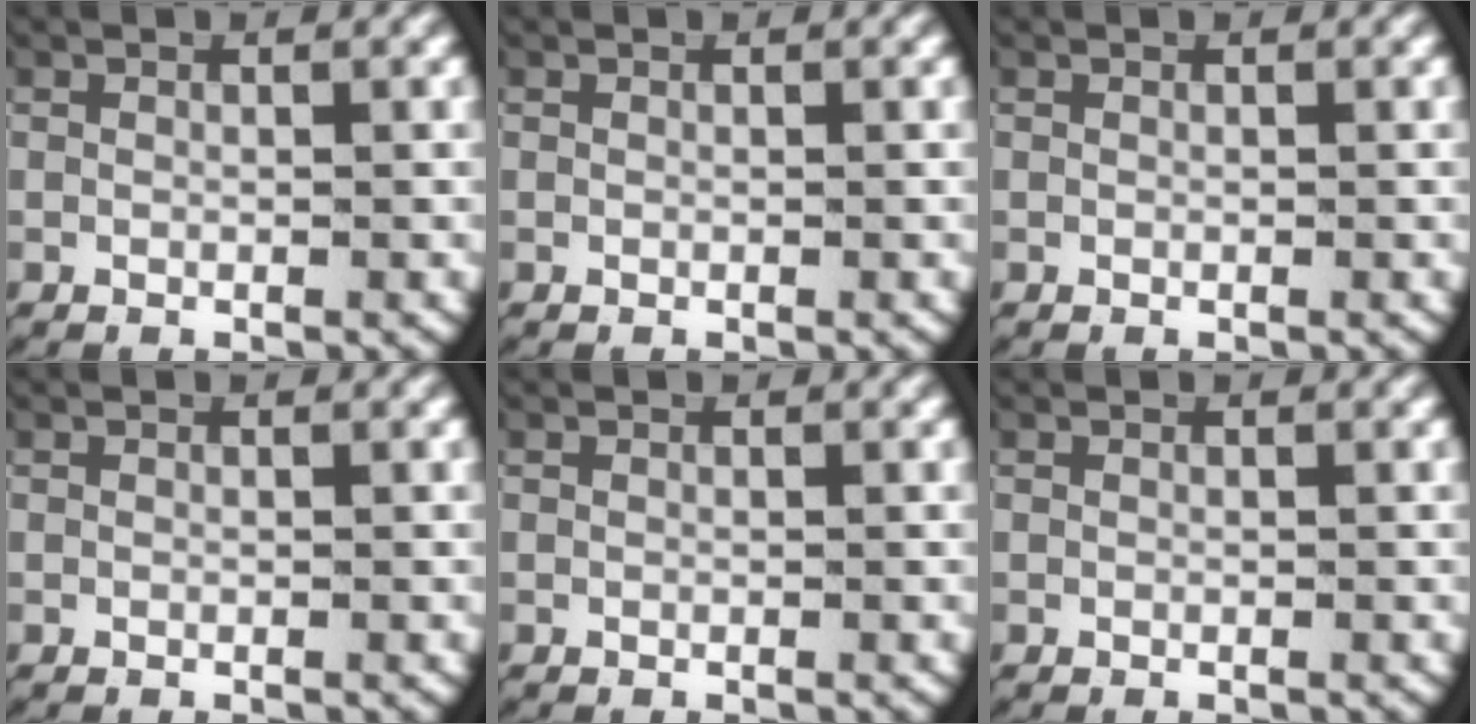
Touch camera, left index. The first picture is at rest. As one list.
[{"total": 0.0}, {"total": 0.0}, {"total": 0.0}, {"total": 0.0}, {"total": 0.0}]